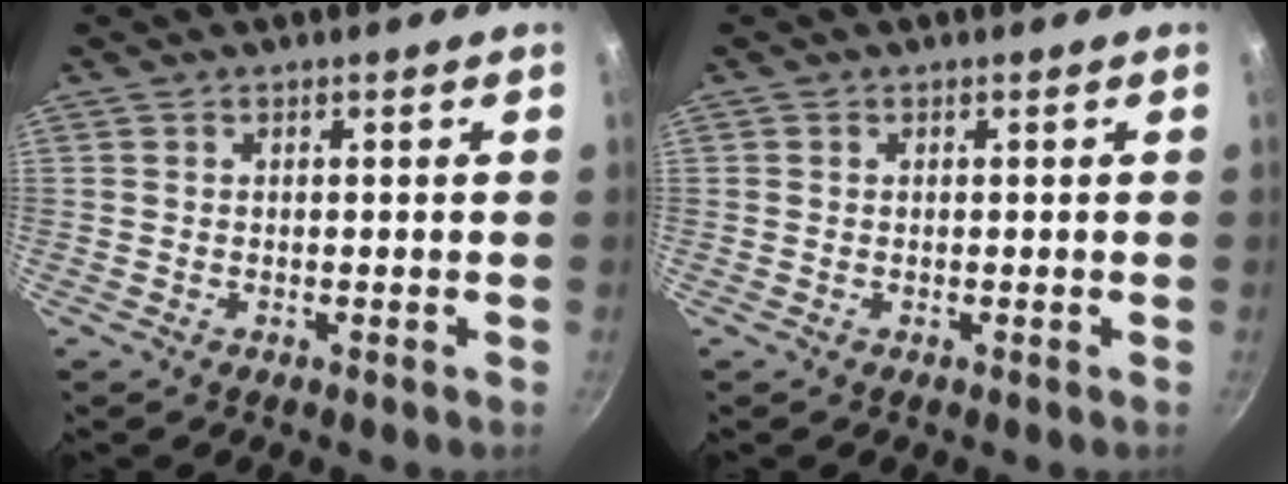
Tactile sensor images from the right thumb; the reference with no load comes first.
{"total": 0.0}